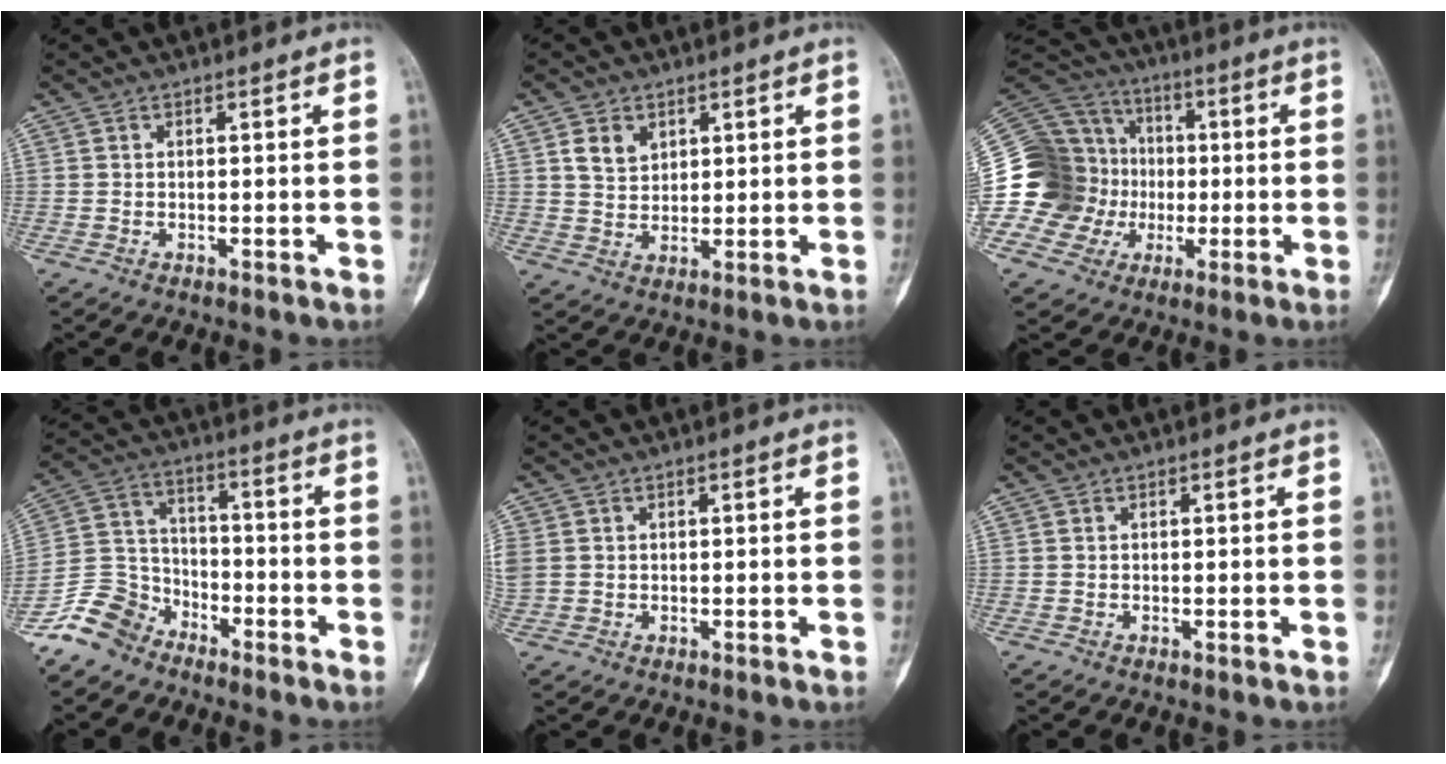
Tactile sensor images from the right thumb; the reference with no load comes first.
{"total": 4.8, "force": [2.2, 3.5, 2.4], "torque": [-0.027, -0.014, 0.044]}
{"total": 25.1, "force": [-2.5, 22.7, 10.5], "torque": [-0.226, 0.084, -0.039]}
{"total": 9.5, "force": [-7.2, 5.8, 2.2], "torque": [-0.033, 0.055, -0.154]}
{"total": 3.7, "force": [0.5, 3.2, 1.9], "torque": [-0.056, 0.011, 0.017]}
{"total": 0.0}